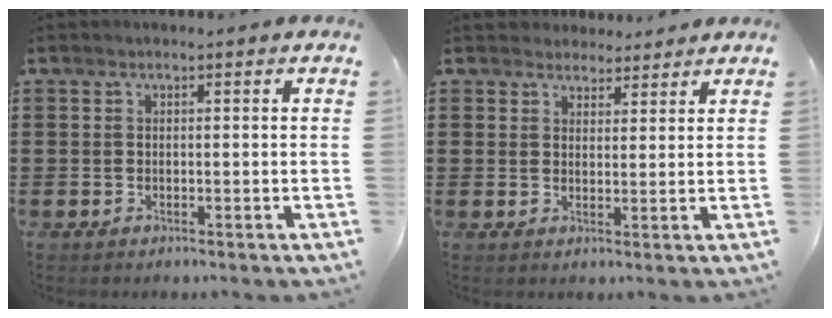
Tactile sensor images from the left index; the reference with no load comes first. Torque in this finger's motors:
{"motor_torque": [1.09, -1.06, -0.21, -0.11]}